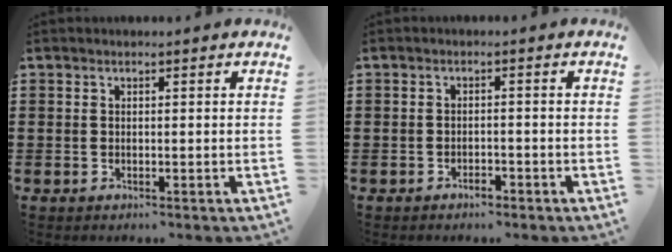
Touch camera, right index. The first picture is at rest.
{"total": 1.6, "force": [-1.5, 0.4, 0.5], "torque": [-0.015, -0.003, -0.029]}